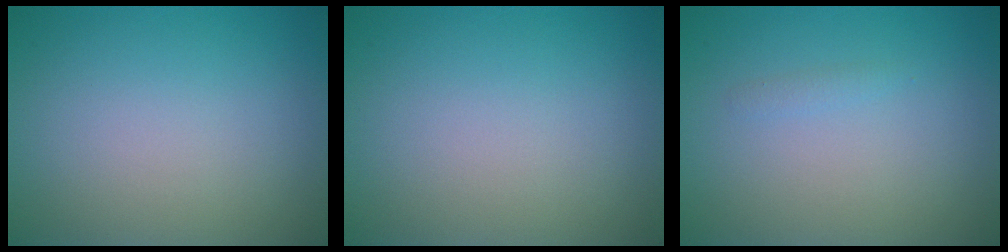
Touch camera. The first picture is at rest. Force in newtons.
{"total": 0.0}
{"total": 0.6, "press": 0.6, "slide": 0.0}